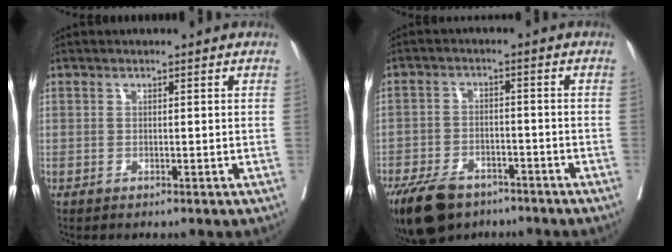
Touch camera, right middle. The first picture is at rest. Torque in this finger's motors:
{"motor_torque": [0.46, -0.27, 0.19, 0.04]}